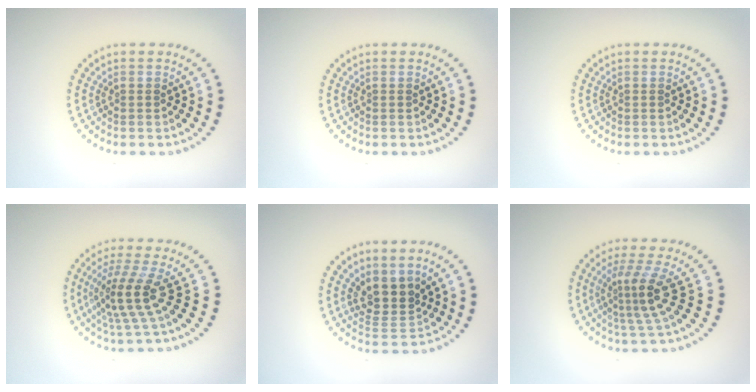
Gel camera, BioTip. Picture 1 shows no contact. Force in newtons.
{"total": 0.0}
{"total": 0.0}
{"total": 4.0, "press": 2.7, "slide": 2.9}
{"total": 3.2, "press": 2.6, "slide": 2.0}
{"total": 3.7, "press": 2.6, "slide": 2.7}